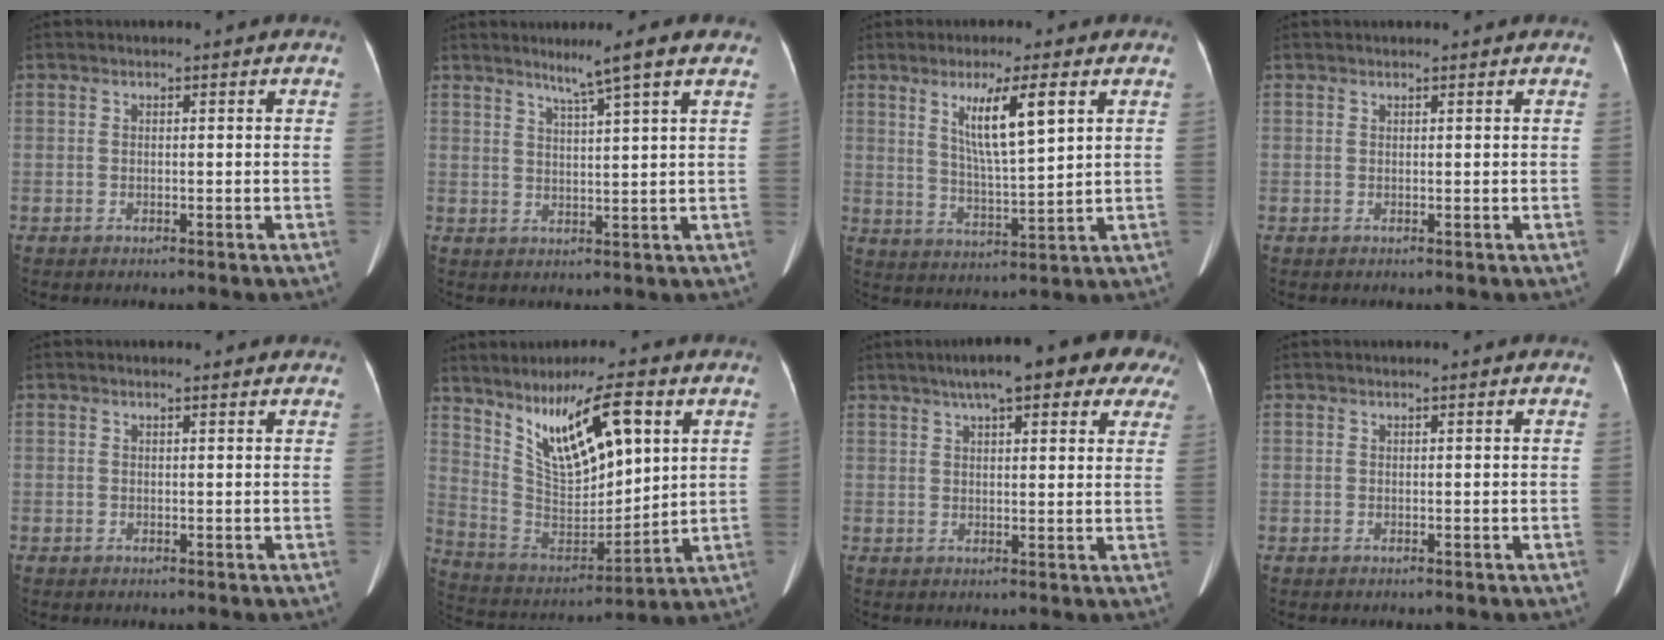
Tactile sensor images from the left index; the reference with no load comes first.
{"total": 5.7, "force": [4.0, -1.1, 3.9], "torque": [-0.067, 0.004, 0.066]}
{"total": 8.5, "force": [3.6, 0.5, 7.7], "torque": [-0.142, -0.008, 0.065]}
{"total": 1.7, "force": [1.6, 0.1, 0.6], "torque": [-0.010, 0.019, 0.020]}
{"total": 1.4, "force": [1.2, 0.6, 0.2], "torque": [-0.008, 0.012, 0.010]}
{"total": 14.9, "force": [7.0, 4.6, 12.3], "torque": [-0.228, 0.009, 0.140]}
{"total": 17.4, "force": [12.2, 4.1, 11.6], "torque": [-0.163, 0.043, 0.146]}
{"total": 0.5, "force": [0.5, -0.1, 0.3], "torque": [-0.009, 0.006, 0.012]}